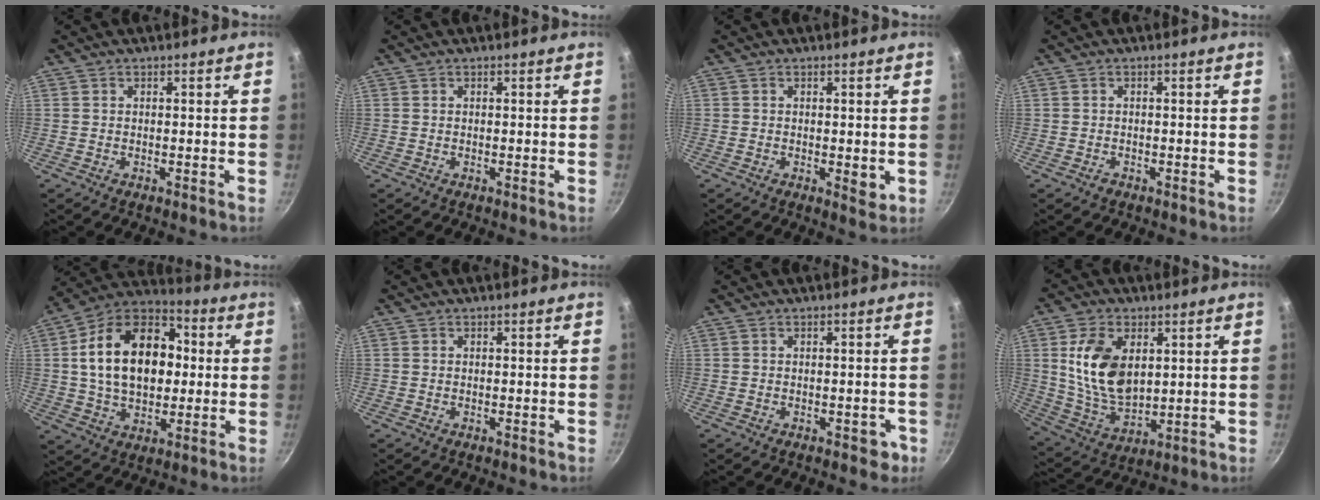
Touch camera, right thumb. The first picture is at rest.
{"total": 0.0}
{"total": 2.3, "force": [-0.1, 1.2, 1.9], "torque": [-0.027, -0.007, -0.001]}
{"total": 0.7, "force": [-0.5, 0.4, 0.2], "torque": [-0.005, 0.004, -0.008]}
{"total": 21.3, "force": [2.1, 14.3, 15.6], "torque": [-0.231, 0.028, 0.024]}
{"total": 0.0}
{"total": 2.4, "force": [-1.0, 1.5, 1.6], "torque": [0.002, 0.015, -0.004]}
{"total": 14.4, "force": [3.3, 9.1, 10.7], "torque": [-0.179, -0.022, 0.074]}